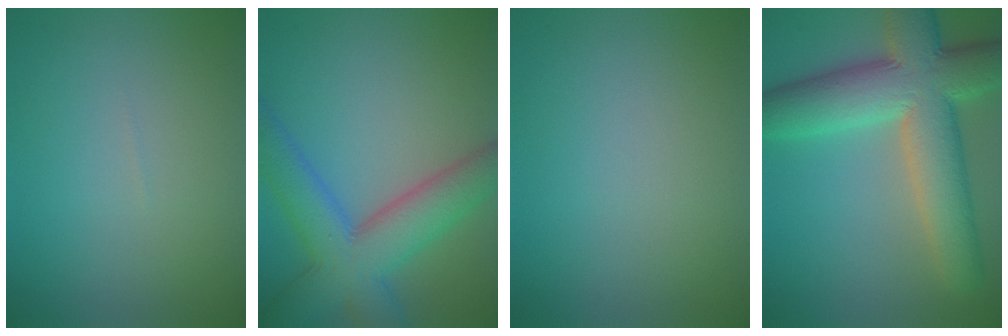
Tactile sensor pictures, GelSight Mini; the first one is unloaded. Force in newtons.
{"total": 8.8, "press": 8.8, "slide": 0.4}
{"total": 0.0}
{"total": 11.4, "press": 11.3, "slide": 0.8}